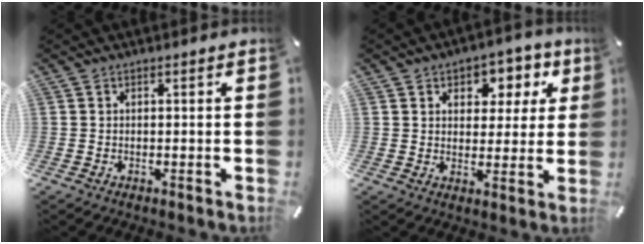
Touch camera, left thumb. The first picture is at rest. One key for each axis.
{"total": 7.0, "fx": 2.9, "fy": 5.6, "fz": 2.9, "tx": -0.032, "ty": -0.017, "tz": 0.044}